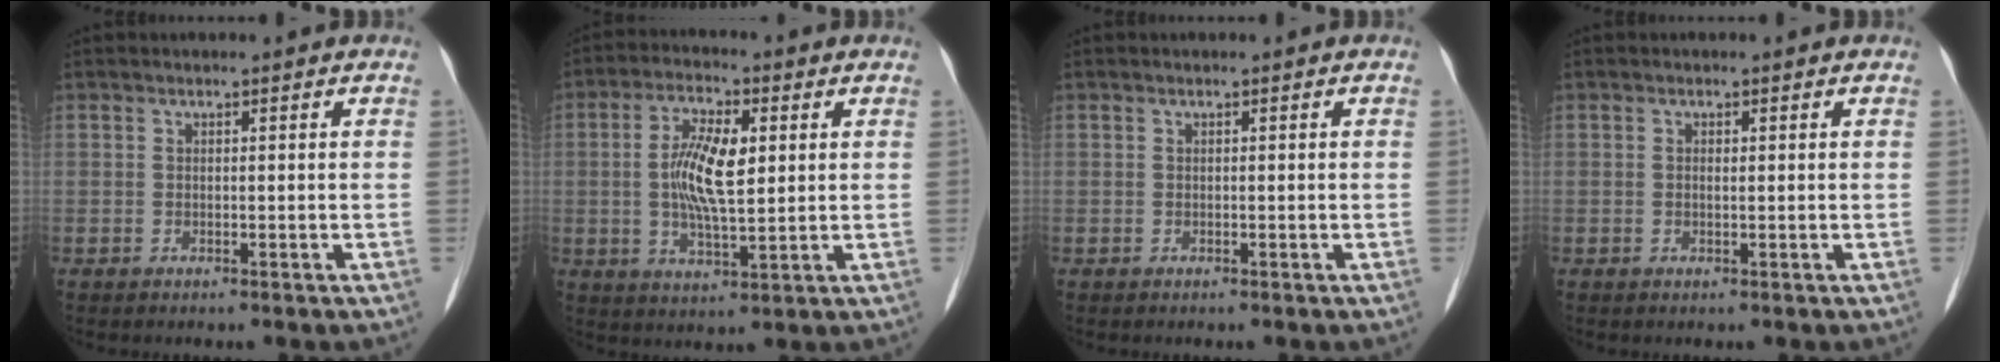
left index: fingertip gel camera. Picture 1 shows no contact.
{"total": 9.0, "force": [1.2, 2.8, 8.5], "torque": [-0.168, 0.004, 0.020]}
{"total": 0.0}
{"total": 0.5, "force": [0.1, 0.2, 0.5], "torque": [-0.013, -0.001, 0.001]}